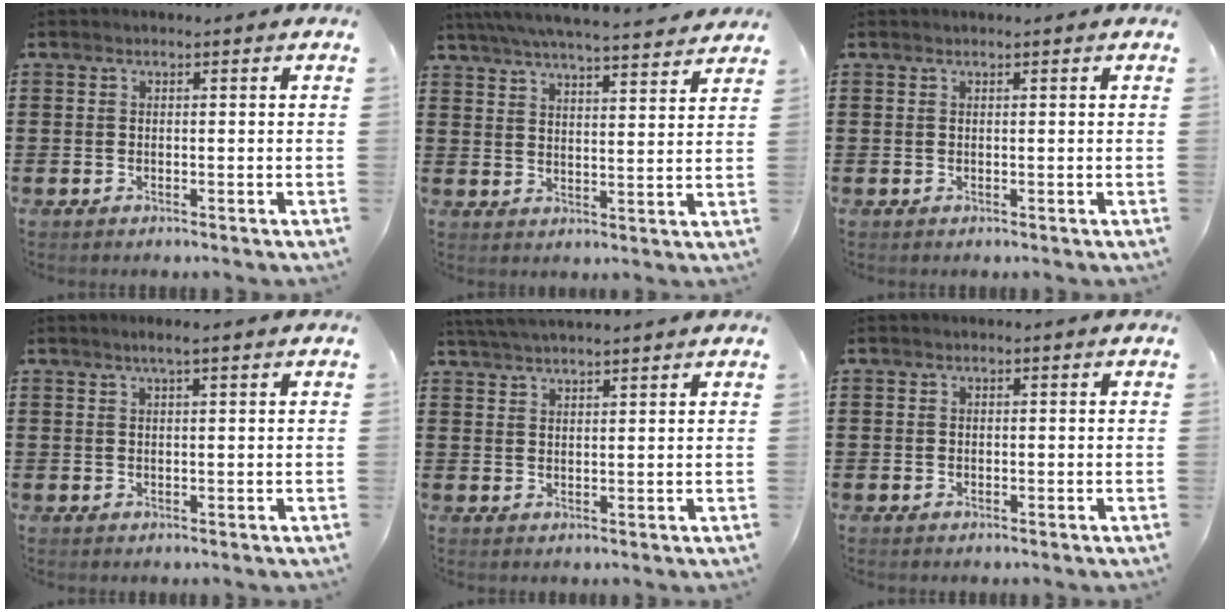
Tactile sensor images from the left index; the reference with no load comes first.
{"total": 6.1, "force": [5.8, -0.3, 2.0], "torque": [-0.060, -0.034, 0.100]}
{"total": 0.0}
{"total": 1.7, "force": [1.0, -0.1, 1.3], "torque": [-0.026, 0.000, 0.018]}
{"total": 3.2, "force": [3.0, -0.6, 0.6], "torque": [-0.022, -0.007, 0.057]}
{"total": 0.0}